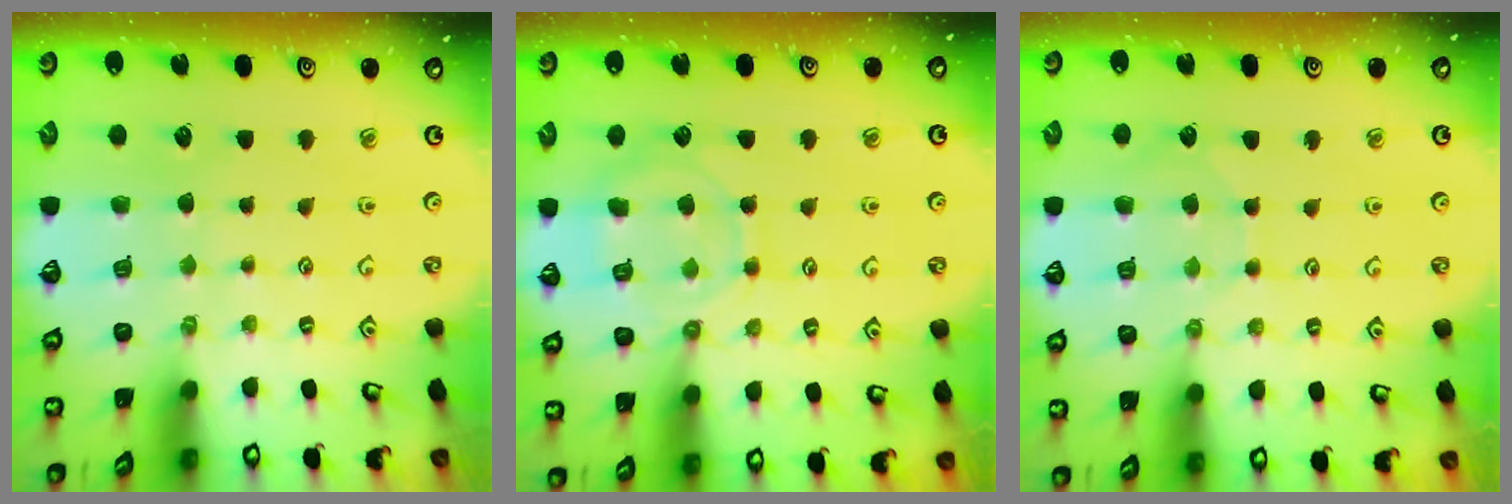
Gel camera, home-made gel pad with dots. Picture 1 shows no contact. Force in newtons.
{"total": 11.5, "press": 11.5, "slide": 0.7}
{"total": 6.1, "press": 6.1, "slide": 0.6}